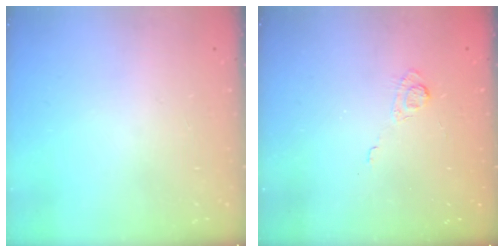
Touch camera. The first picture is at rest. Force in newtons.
{"total": 2.8, "press": 2.4, "slide": 1.4}